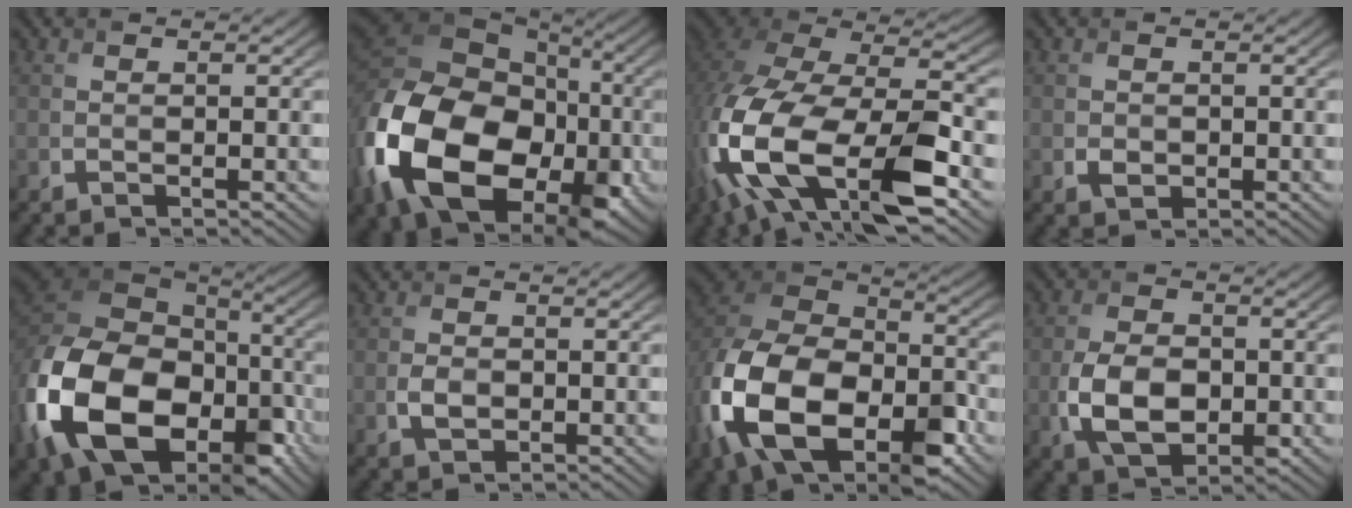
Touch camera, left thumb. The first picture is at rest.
{"total": 21.1, "force": [-5.8, 14.9, 13.9], "torque": [-0.340, -0.024, -0.104]}
{"total": 19.5, "force": [-6.2, 11.1, 14.9], "torque": [-0.372, -0.071, -0.079]}
{"total": 1.4, "force": [-0.2, 1.2, 0.7], "torque": [-0.014, -0.008, -0.005]}
{"total": 20.7, "force": [-7.5, 13.7, 13.7], "torque": [-0.330, -0.040, -0.129]}
{"total": 2.1, "force": [-0.4, 1.5, 1.5], "torque": [-0.034, -0.004, -0.007]}
{"total": 19.1, "force": [-7.5, 11.9, 12.9], "torque": [-0.306, -0.048, -0.128]}
{"total": 7.7, "force": [-1.8, 4.9, 5.7], "torque": [-0.123, -0.011, -0.034]}